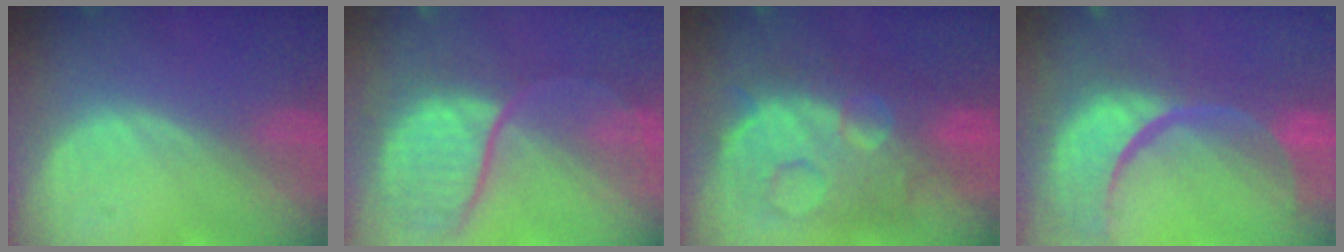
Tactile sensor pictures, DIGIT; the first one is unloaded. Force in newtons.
{"total": 9.6, "press": 9.0, "slide": 3.3}
{"total": 12.4, "press": 12.3, "slide": 1.2}
{"total": 14.8, "press": 11.7, "slide": 9.0}